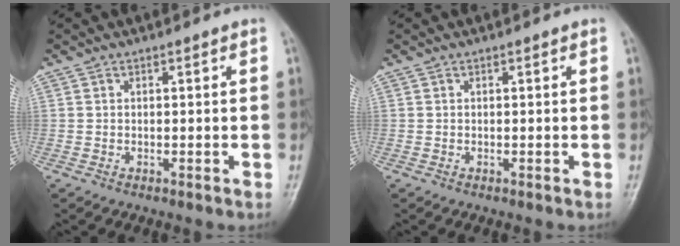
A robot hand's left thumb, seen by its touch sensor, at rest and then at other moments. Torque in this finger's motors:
{"motor_torque": [0.00, 0.00, -0.05, -0.04, 0.00]}